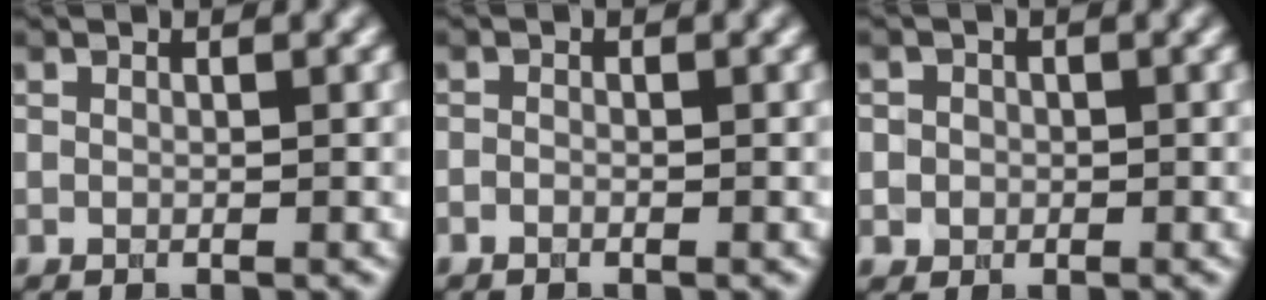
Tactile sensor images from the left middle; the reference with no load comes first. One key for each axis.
{"total": 0.5, "fx": -0.4, "fy": 0.2, "fz": 0.2, "tx": -0.002, "ty": -0.002, "tz": -0.009}
{"total": 1.7, "fx": 0.1, "fy": 1.6, "fz": 0.4, "tx": 0.012, "ty": 0.003, "tz": -0.007}